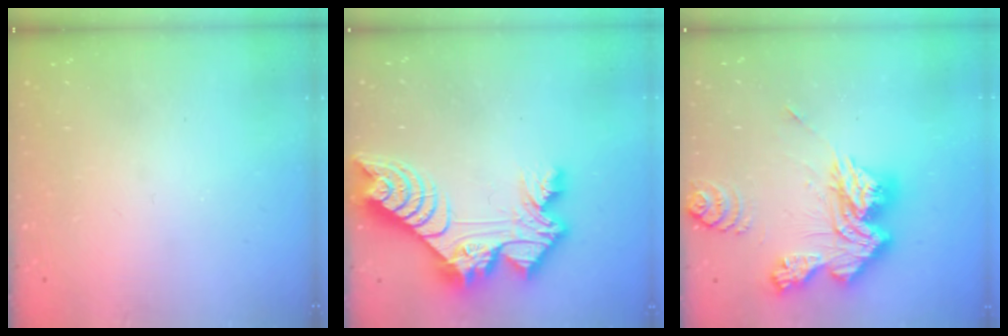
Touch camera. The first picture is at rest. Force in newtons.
{"total": 14.9, "press": 14.8, "slide": 1.5}
{"total": 20.4, "press": 20.3, "slide": 1.9}